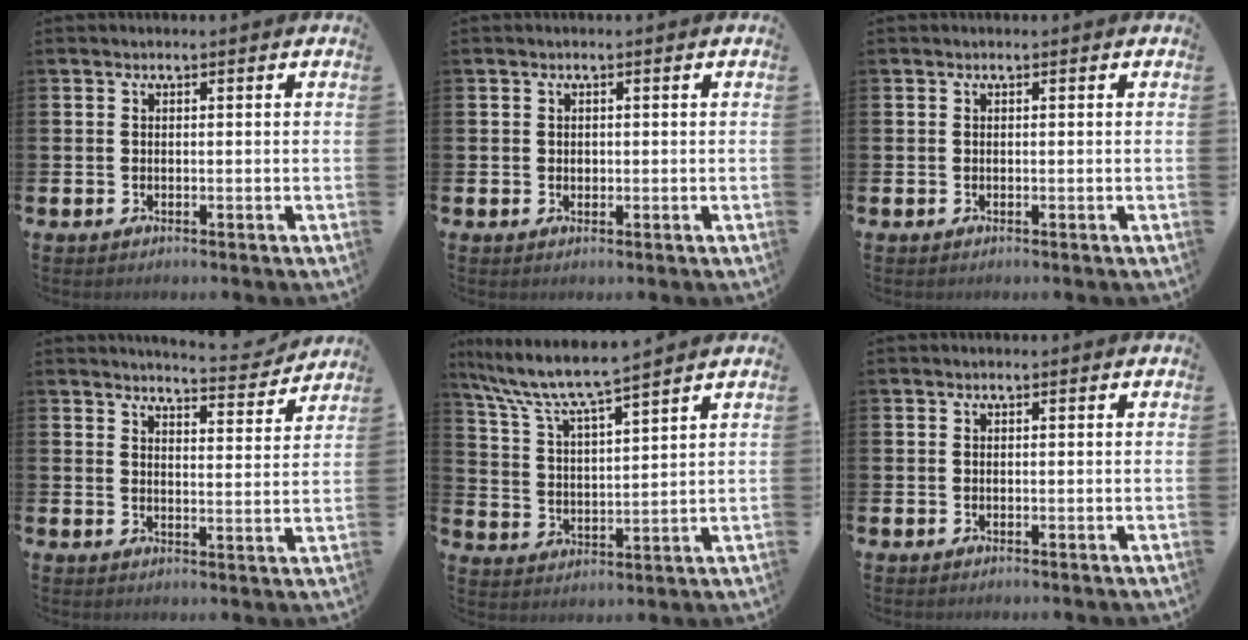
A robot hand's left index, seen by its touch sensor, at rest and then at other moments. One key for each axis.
{"total": 0.7, "fx": 0.3, "fy": 0.6, "fz": 0.2, "tx": 0.003, "ty": 0.002, "tz": 0.003}
{"total": 0.0}
{"total": 5.2, "fx": 5.1, "fy": 0.2, "fz": 0.8, "tx": -0.013, "ty": -0.038, "tz": 0.086}
{"total": 7.5, "fx": 6.9, "fy": 0.4, "fz": 3.0, "tx": -0.090, "ty": -0.041, "tz": 0.118}
{"total": 0.0}